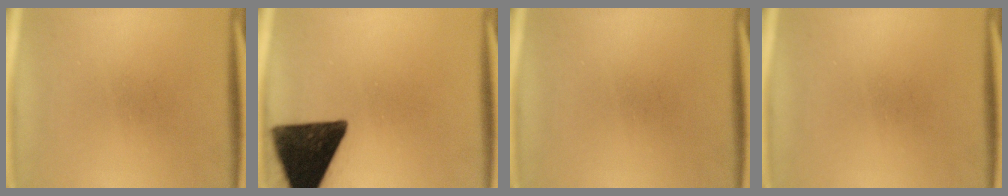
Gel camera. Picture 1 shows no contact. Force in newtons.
{"total": 16.1}
{"total": 0.0}
{"total": 0.0}